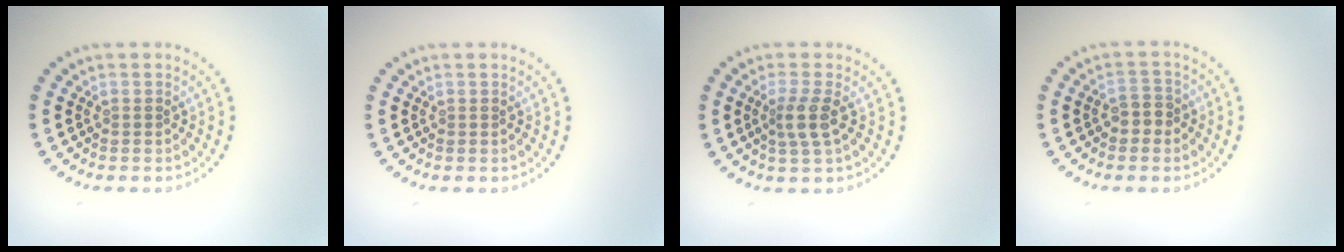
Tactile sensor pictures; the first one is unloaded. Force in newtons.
{"total": 0.0}
{"total": 2.3, "press": 1.9, "slide": 1.4}
{"total": 1.9, "press": 1.8, "slide": 0.6}